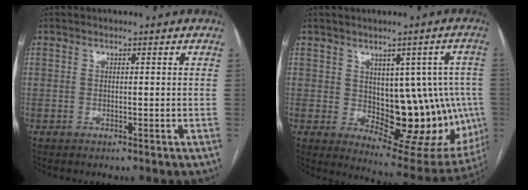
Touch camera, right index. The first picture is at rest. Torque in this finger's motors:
{"motor_torque": [0.93, 0.57, 0.31, 0.08]}